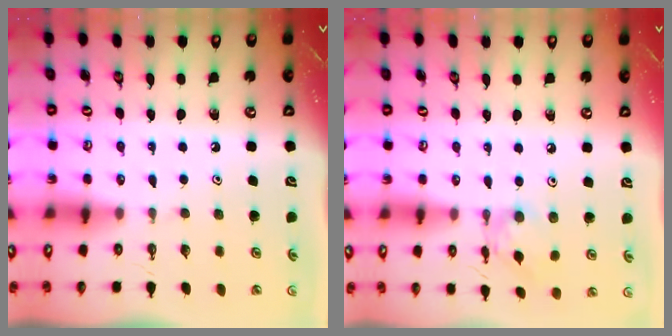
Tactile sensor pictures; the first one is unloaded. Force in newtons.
{"total": 4.6, "press": 4.5, "slide": 0.3}